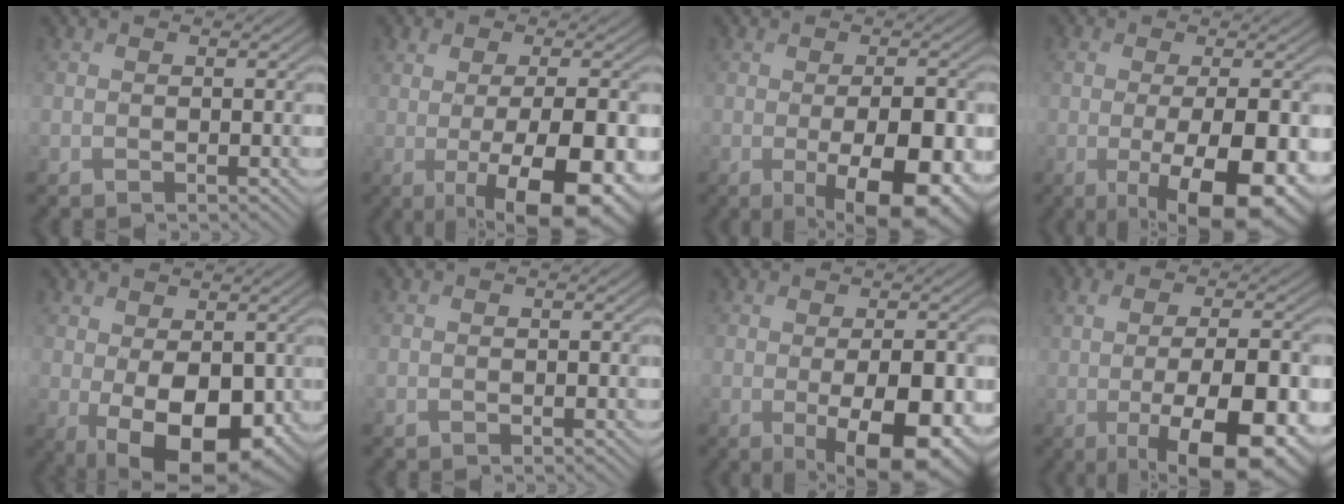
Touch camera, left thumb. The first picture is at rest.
{"total": 11.2, "force": [-2.0, 4.1, 10.2], "torque": [-0.134, -0.009, -0.019]}
{"total": 10.0, "force": [-2.7, 4.0, 8.7], "torque": [-0.121, -0.017, -0.027]}
{"total": 11.0, "force": [-2.5, 4.3, 9.8], "torque": [-0.143, -0.019, -0.024]}
{"total": 11.1, "force": [-1.7, 6.6, 8.8], "torque": [-0.157, -0.031, -0.013]}
{"total": 0.0}
{"total": 9.1, "force": [-1.9, 3.6, 8.2], "torque": [-0.114, -0.013, -0.016]}
{"total": 13.4, "force": [-2.9, 5.4, 11.9], "torque": [-0.174, -0.013, -0.037]}